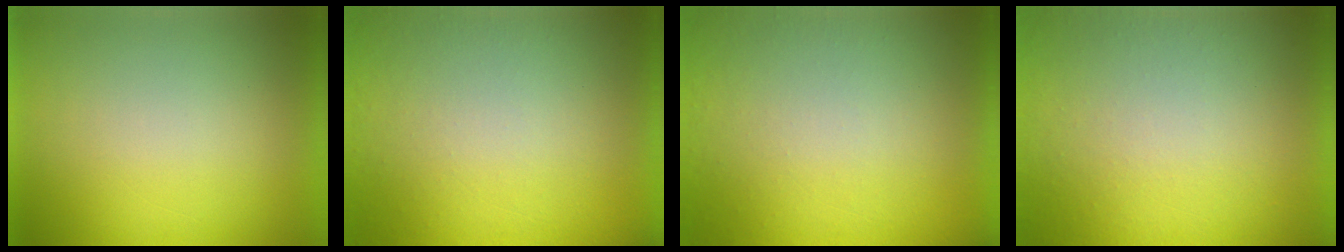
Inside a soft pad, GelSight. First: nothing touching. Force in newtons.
{"total": 5.0}
{"total": 4.9}
{"total": 9.4}